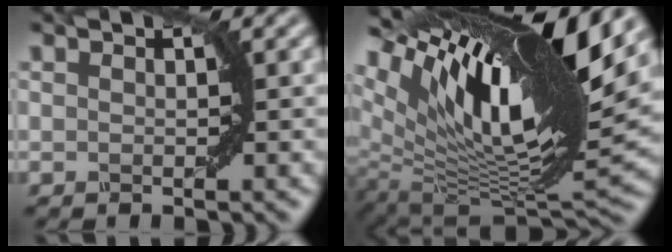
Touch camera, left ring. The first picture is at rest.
{"total": 15.9, "force": [7.0, 5.7, 13.1], "torque": [-0.242, 0.009, 0.127]}